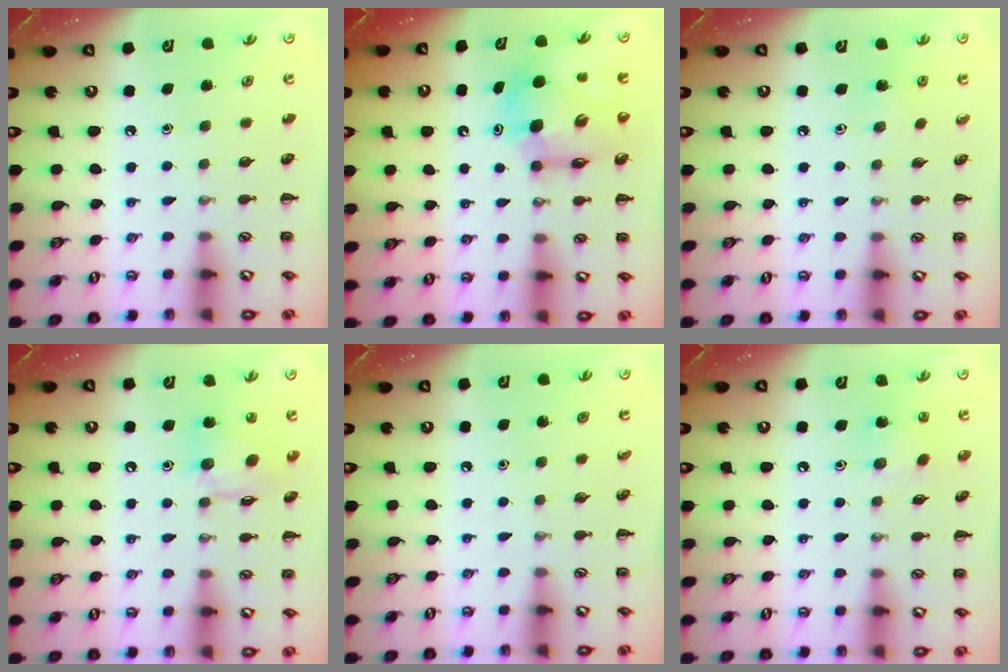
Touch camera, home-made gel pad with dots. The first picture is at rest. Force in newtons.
{"total": 10.5, "press": 10.0, "slide": 3.2}
{"total": 2.7, "press": 2.6, "slide": 1.0}
{"total": 10.7, "press": 10.6, "slide": 1.4}
{"total": 0.0}
{"total": 4.0, "press": 3.9, "slide": 0.4}